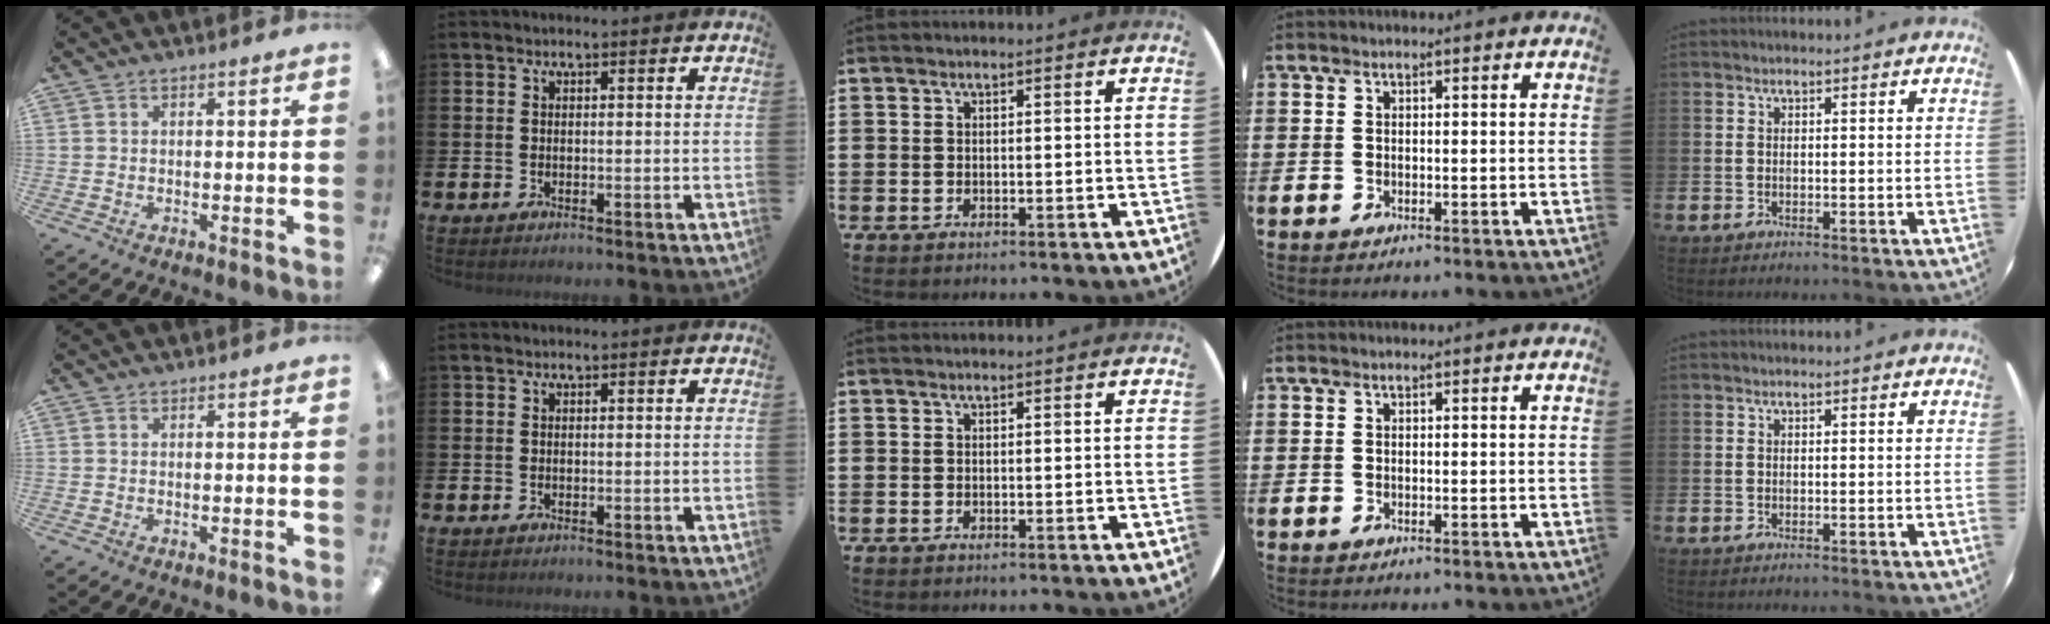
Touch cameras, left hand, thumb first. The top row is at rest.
{}